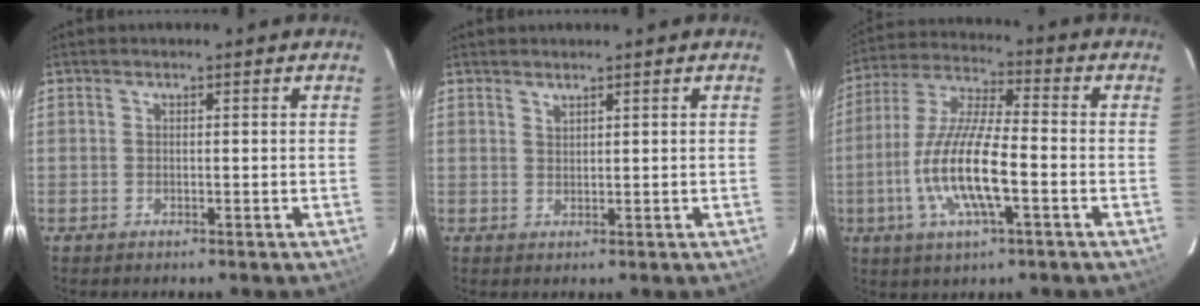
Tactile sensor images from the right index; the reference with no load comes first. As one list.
[{"total": 1.0, "force": [1.0, 0.2, 0.3], "torque": [-0.006, 0.001, 0.019]}, {"total": 14.2, "force": [-4.0, 3.1, 13.3], "torque": [-0.275, -0.006, -0.079]}]